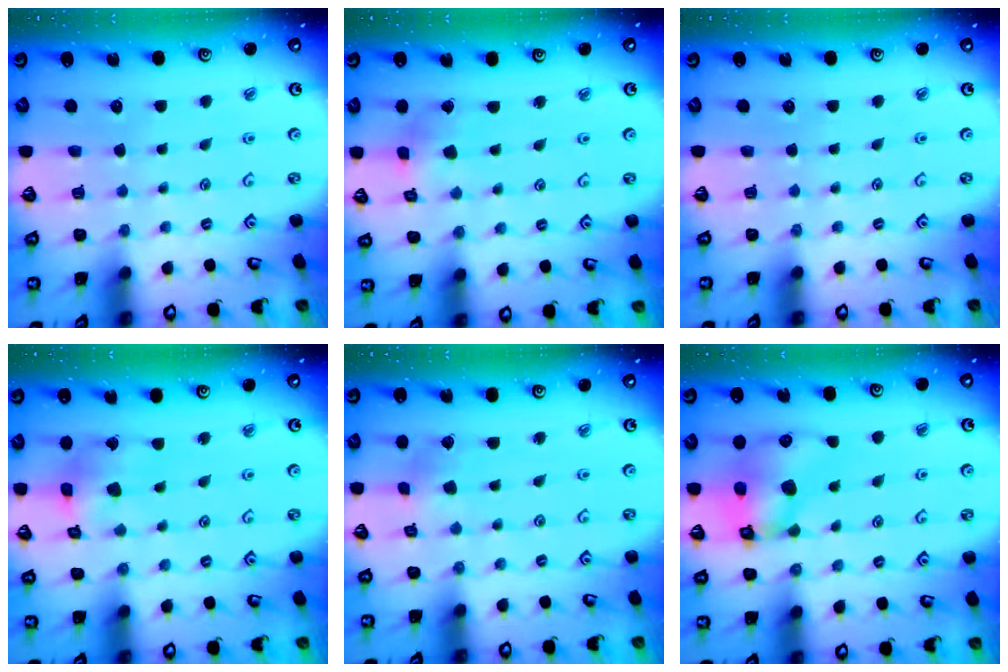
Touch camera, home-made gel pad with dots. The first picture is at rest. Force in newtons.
{"total": 3.3, "press": 3.3, "slide": 0.5}
{"total": 0.0}
{"total": 11.5, "press": 11.4, "slide": 1.7}
{"total": 2.5, "press": 2.5, "slide": 0.3}
{"total": 11.4, "press": 11.3, "slide": 1.6}